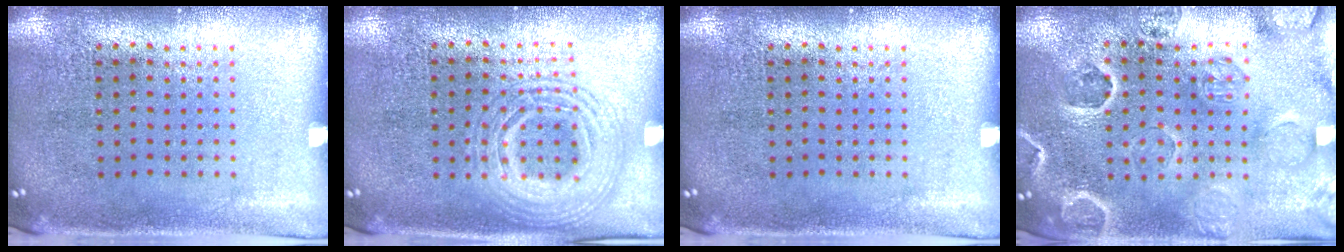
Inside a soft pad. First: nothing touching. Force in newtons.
{"total": 2.6, "press": 2.6, "slide": 0.2}
{"total": 0.0}
{"total": 2.8, "press": 2.7, "slide": 0.6}